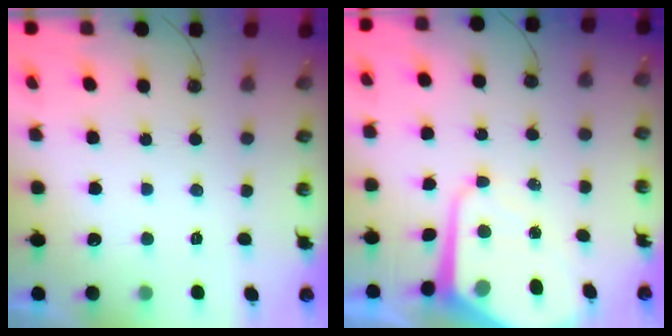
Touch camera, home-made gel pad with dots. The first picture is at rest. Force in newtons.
{"total": 9.3, "press": 9.3, "slide": 0.8}